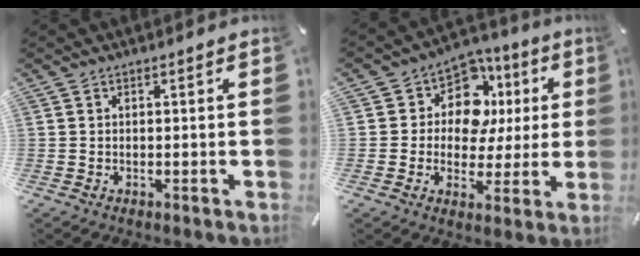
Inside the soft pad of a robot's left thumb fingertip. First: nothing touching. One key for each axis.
{"total": 11.3, "fx": 3.7, "fy": 9.0, "fz": 5.6, "tx": -0.094, "ty": -0.022, "tz": 0.069}